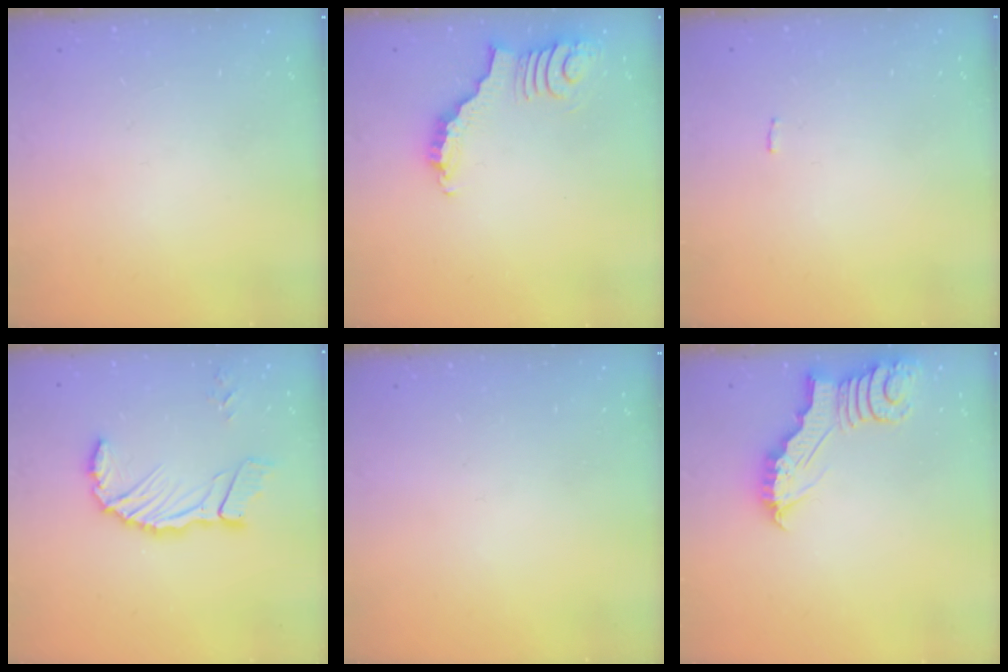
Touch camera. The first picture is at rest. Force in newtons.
{"total": 3.7, "press": 3.7, "slide": 0.7}
{"total": 2.3, "press": 2.3, "slide": 0.1}
{"total": 12.2, "press": 12.1, "slide": 1.6}
{"total": 0.0}
{"total": 5.1, "press": 5.1, "slide": 0.2}